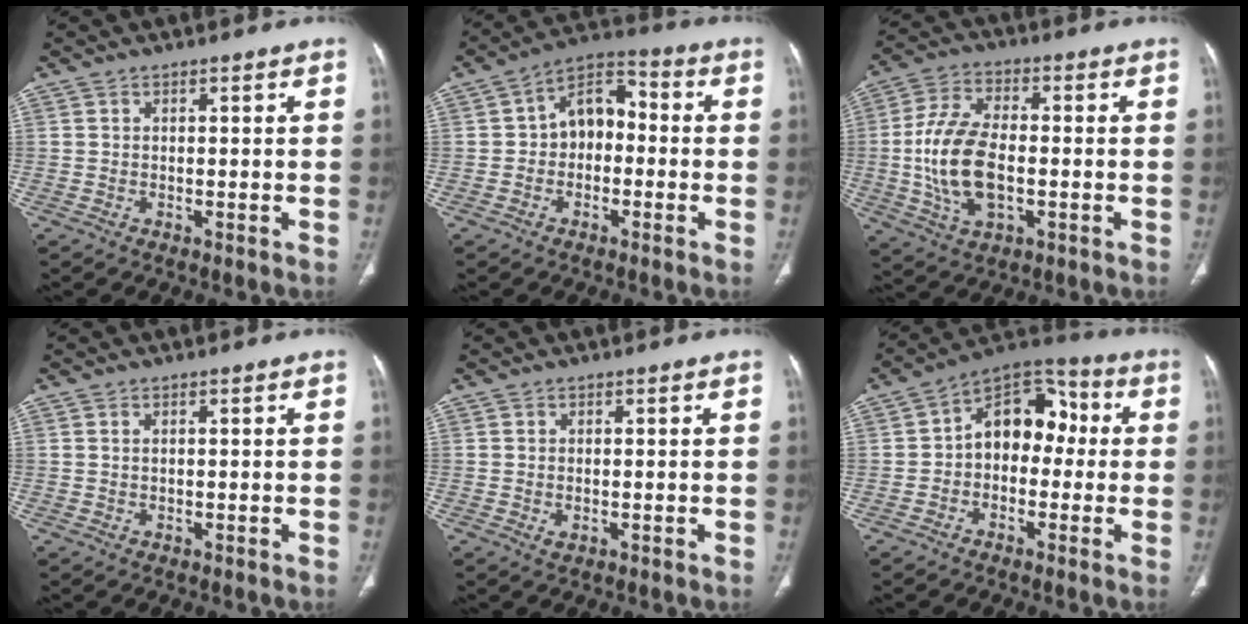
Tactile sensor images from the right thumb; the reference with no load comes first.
{"total": 8.8, "force": [-0.4, 6.3, 6.1], "torque": [-0.062, 0.036, -0.026]}
{"total": 14.5, "force": [-1.6, 7.9, 12.1], "torque": [-0.242, 0.010, -0.028]}
{"total": 0.6, "force": [0.3, 0.2, 0.4], "torque": [-0.011, 0.004, 0.007]}
{"total": 0.9, "force": [-0.2, 0.5, 0.7], "torque": [-0.015, -0.004, 0.001]}
{"total": 12.1, "force": [0.1, 8.5, 8.6], "torque": [-0.088, 0.044, -0.018]}